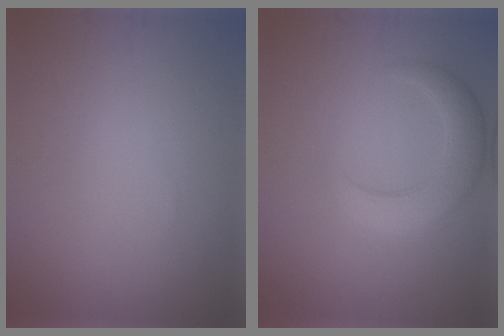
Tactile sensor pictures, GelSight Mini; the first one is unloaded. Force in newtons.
{"total": 4.1, "press": 4.1, "slide": 0.6}